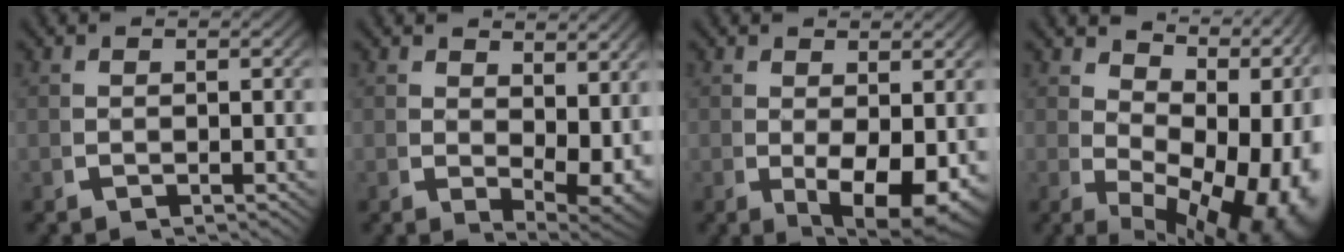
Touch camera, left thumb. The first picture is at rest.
{"total": 4.3, "force": [0.8, 2.3, 3.6], "torque": [-0.042, -0.026, 0.028]}
{"total": 6.2, "force": [-0.9, 3.6, 5.0], "torque": [-0.083, -0.034, 0.002]}
{"total": 14.4, "force": [0.0, 8.6, 11.5], "torque": [-0.166, -0.043, 0.026]}